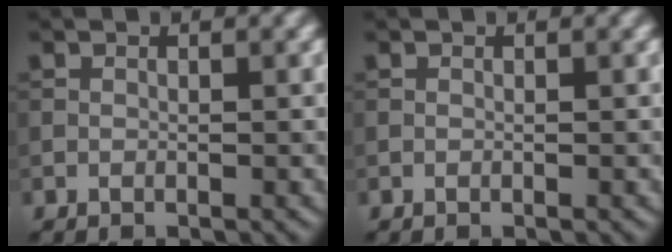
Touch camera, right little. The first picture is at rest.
{"total": 0.0}